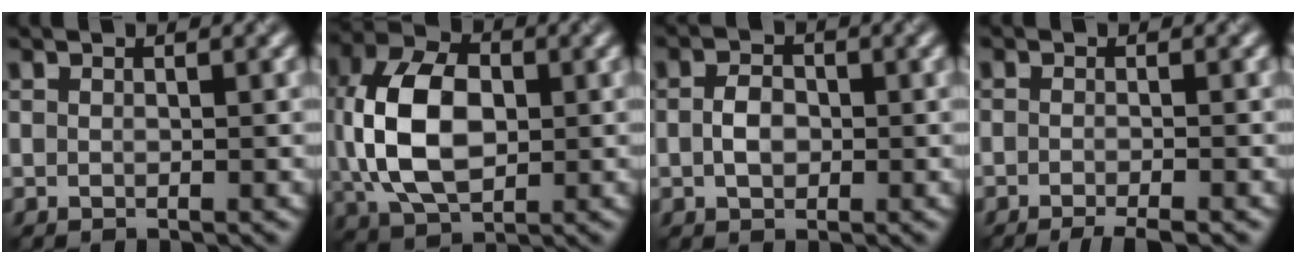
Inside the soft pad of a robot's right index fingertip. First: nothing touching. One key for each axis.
{"total": 10.1, "fx": -0.1, "fy": 6.8, "fz": 7.5, "tx": -0.174, "ty": 0.016, "tz": 0.004}
{"total": 2.1, "fx": -0.7, "fy": 1.5, "fz": 1.4, "tx": -0.027, "ty": 0.009, "tz": -0.007}
{"total": 3.2, "fx": -2.3, "fy": 0.5, "fz": 2.2, "tx": -0.020, "ty": 0.005, "tz": -0.033}